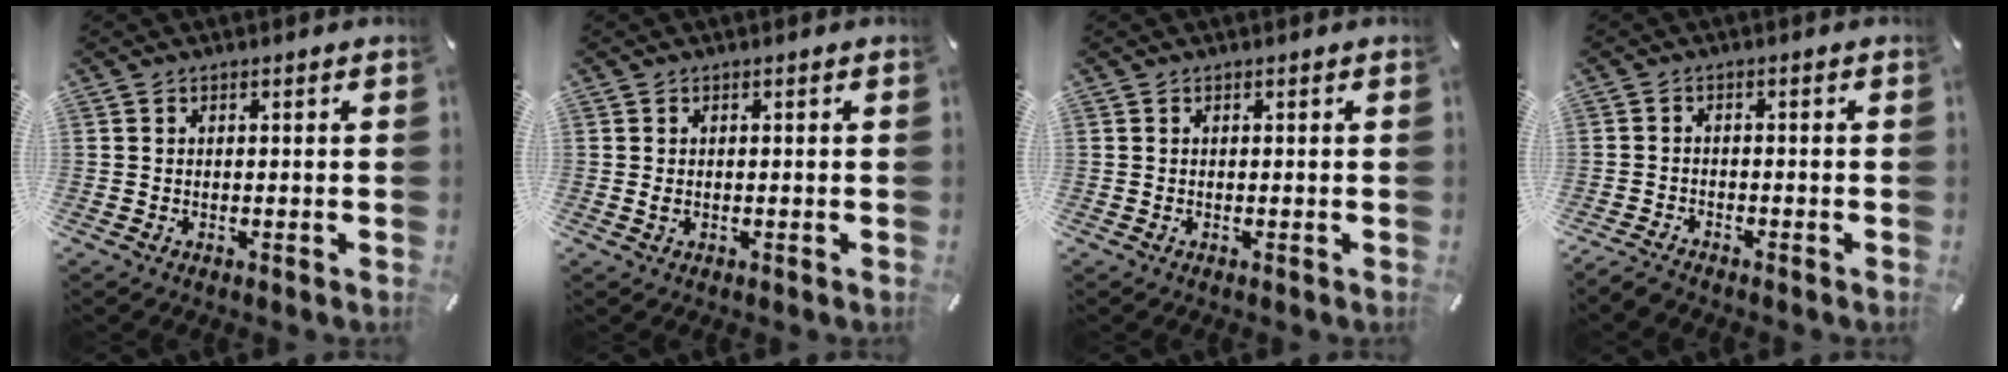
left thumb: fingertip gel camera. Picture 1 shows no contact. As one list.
[{"total": 1.1, "force": [-0.1, 0.7, 0.9], "torque": [-0.018, 0.001, -0.003]}, {"total": 0.0}, {"total": 2.4, "force": [-2.2, 0.7, 0.7], "torque": [-0.019, 0.010, -0.046]}]